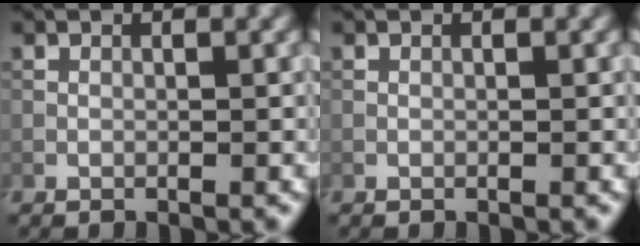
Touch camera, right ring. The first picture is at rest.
{"total": 0.0}